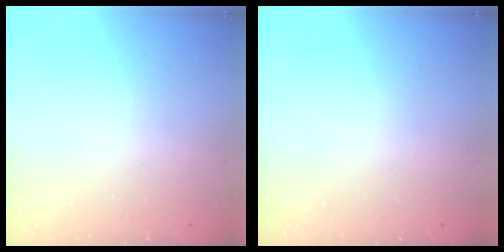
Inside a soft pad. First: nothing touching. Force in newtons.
{"total": 0.0}